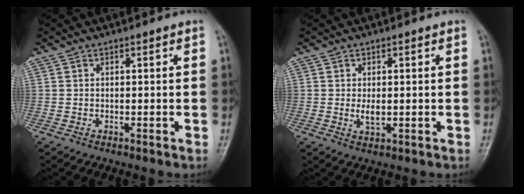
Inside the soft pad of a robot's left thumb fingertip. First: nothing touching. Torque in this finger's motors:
{"motor_torque": [0.07, 0.08, 0.26, 0.05, 0.01]}